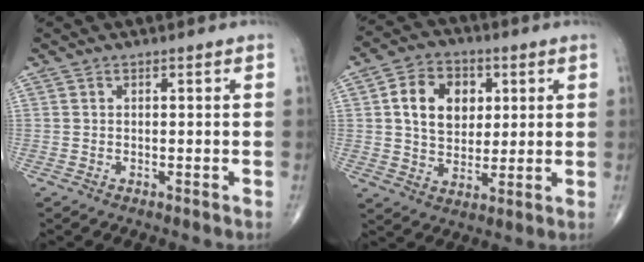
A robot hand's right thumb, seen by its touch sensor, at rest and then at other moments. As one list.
[{"total": 11.9, "force": [2.9, 8.9, 7.3], "torque": [-0.088, -0.002, 0.049]}]